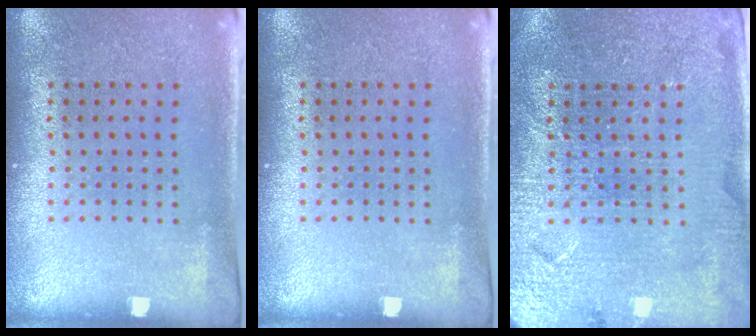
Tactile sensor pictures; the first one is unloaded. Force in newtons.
{"total": 0.0}
{"total": 3.7, "press": 3.6, "slide": 1.0}